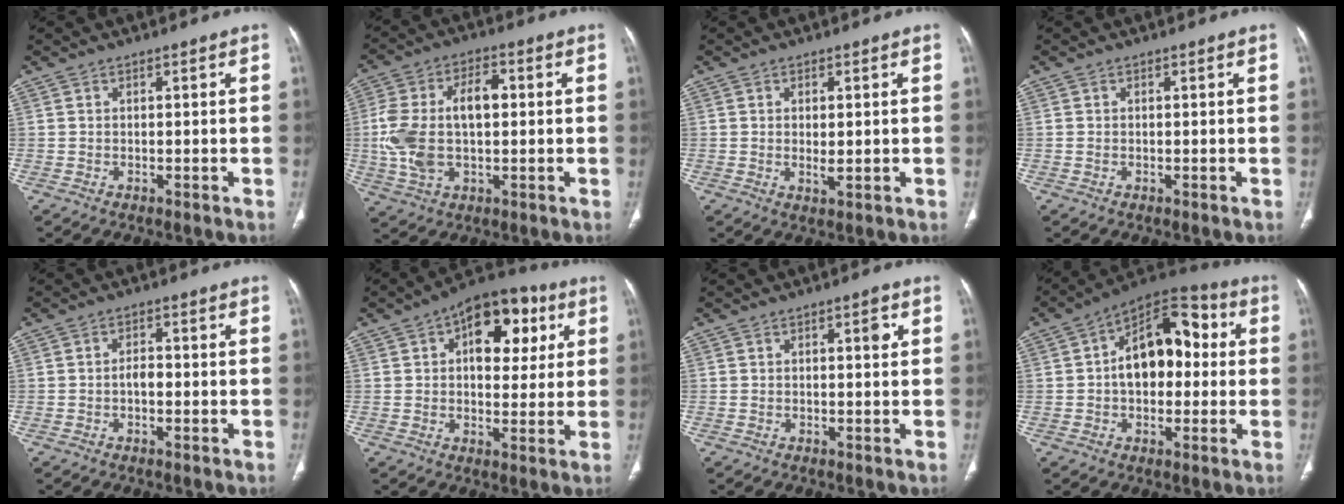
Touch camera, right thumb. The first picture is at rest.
{"total": 14.4, "force": [0.2, 8.0, 12.0], "torque": [-0.249, 0.026, 0.007]}
{"total": 3.1, "force": [0.0, 1.3, 2.8], "torque": [-0.049, -0.008, 0.003]}
{"total": 0.0}
{"total": 2.3, "force": [-0.5, 1.2, 1.9], "torque": [-0.029, 0.006, -0.011]}
{"total": 15.2, "force": [4.9, 8.9, 11.3], "torque": [-0.106, 0.006, 0.066]}
{"total": 2.2, "force": [0.5, 0.9, 1.9], "torque": [-0.024, 0.001, 0.007]}
{"total": 15.8, "force": [1.3, 9.9, 12.3], "torque": [-0.144, 0.040, 0.009]}